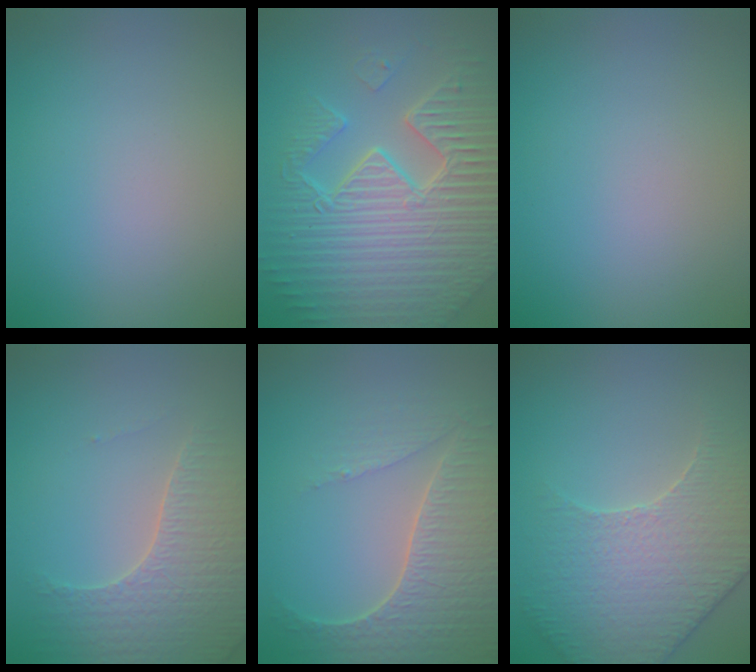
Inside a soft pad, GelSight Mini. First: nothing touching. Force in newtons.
{"total": 11.2, "press": 7.1, "slide": 8.6}
{"total": 0.0}
{"total": 3.9, "press": 3.9, "slide": 0.6}
{"total": 5.8, "press": 4.8, "slide": 3.2}
{"total": 4.6, "press": 4.6, "slide": 0.2}